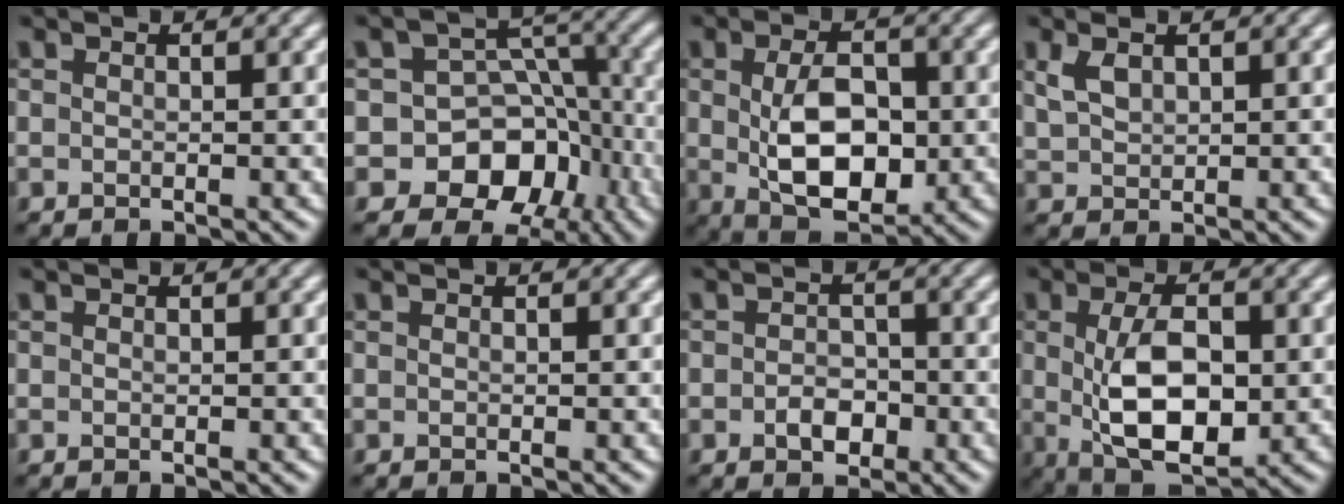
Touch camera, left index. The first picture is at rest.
{"total": 11.9, "force": [-5.7, 9.7, 3.6], "torque": [-0.039, 0.007, -0.112]}
{"total": 7.1, "force": [0.0, 4.1, 5.8], "torque": [-0.108, -0.003, 0.004]}
{"total": 1.9, "force": [1.4, 1.0, 0.9], "torque": [-0.024, 0.006, 0.030]}
{"total": 0.0}
{"total": 0.0}
{"total": 2.2, "force": [-0.8, 1.5, 1.3], "torque": [-0.017, 0.005, -0.015]}
{"total": 7.8, "force": [0.1, 4.0, 6.7], "torque": [-0.135, -0.004, 0.006]}